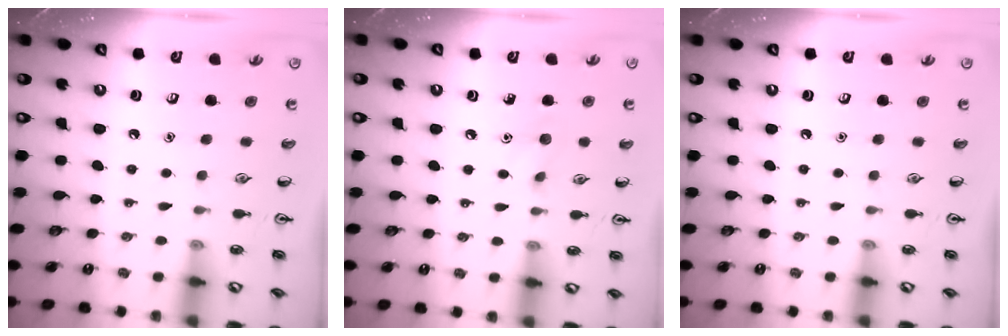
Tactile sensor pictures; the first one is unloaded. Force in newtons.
{"total": 5.9, "press": 5.7, "slide": 1.2}
{"total": 0.0}